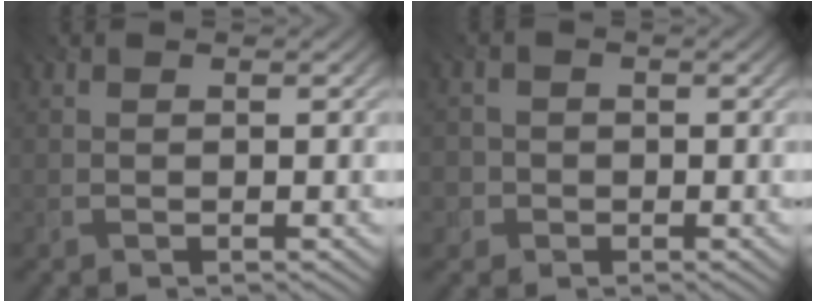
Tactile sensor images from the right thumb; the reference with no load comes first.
{"total": 2.0, "force": [-1.2, 1.7, -0.3], "torque": [0.006, -0.005, -0.030]}